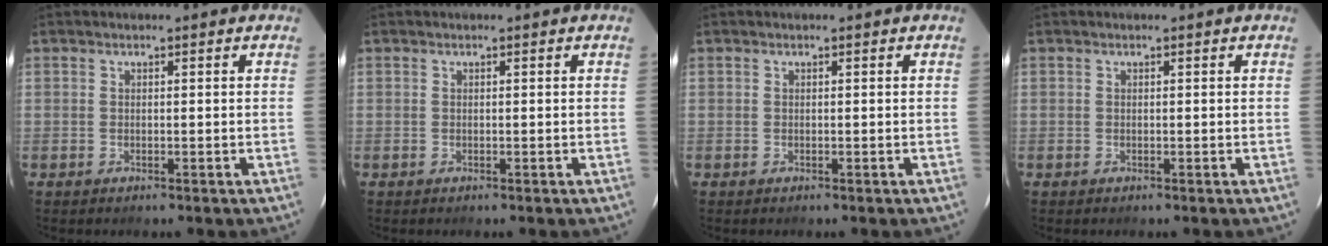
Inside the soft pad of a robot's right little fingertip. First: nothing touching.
{"total": 0.0}
{"total": 0.0}
{"total": 0.0}